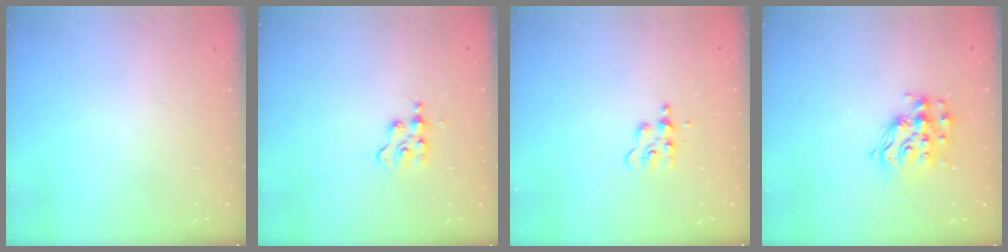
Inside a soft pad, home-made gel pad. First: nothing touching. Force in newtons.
{"total": 2.3, "press": 2.3, "slide": 0.3}
{"total": 4.8, "press": 4.7, "slide": 0.8}
{"total": 12.1, "press": 12.0, "slide": 0.8}